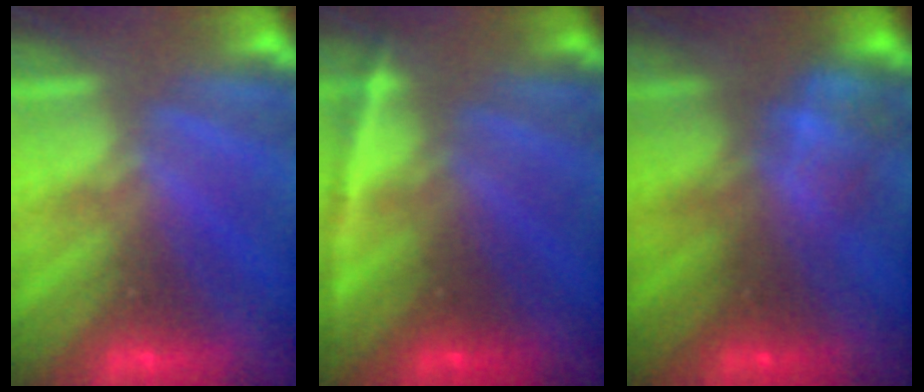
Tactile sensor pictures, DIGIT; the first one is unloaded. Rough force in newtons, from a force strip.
{"total": 4.5}
{"total": 2.3}